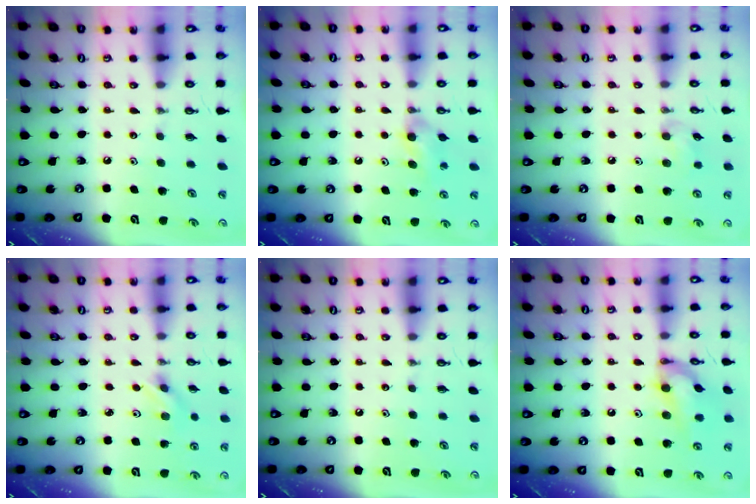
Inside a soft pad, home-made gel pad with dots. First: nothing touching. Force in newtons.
{"total": 4.7, "press": 4.7, "slide": 0.3}
{"total": 8.2, "press": 7.9, "slide": 2.3}
{"total": 2.2, "press": 2.1, "slide": 0.6}
{"total": 0.0}
{"total": 13.3, "press": 13.3, "slide": 0.7}